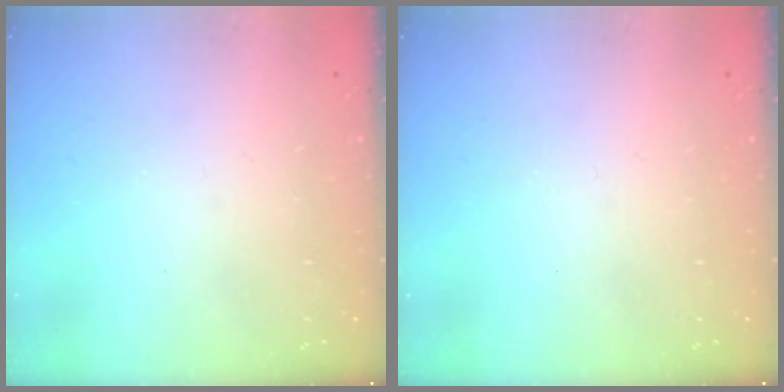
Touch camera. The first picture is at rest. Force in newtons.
{"total": 0.0}